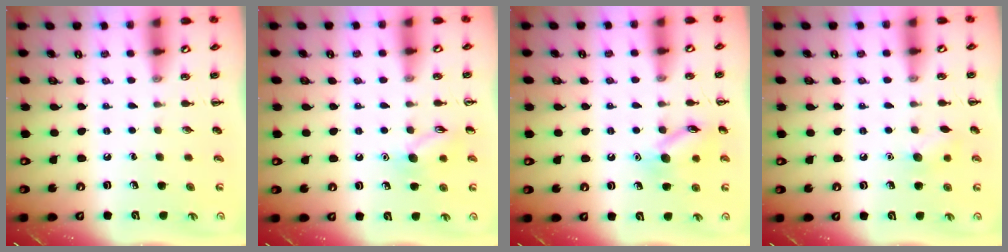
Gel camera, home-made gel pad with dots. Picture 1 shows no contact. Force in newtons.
{"total": 9.1, "press": 9.1, "slide": 0.6}
{"total": 11.2, "press": 11.2, "slide": 0.5}
{"total": 7.8, "press": 7.5, "slide": 2.0}